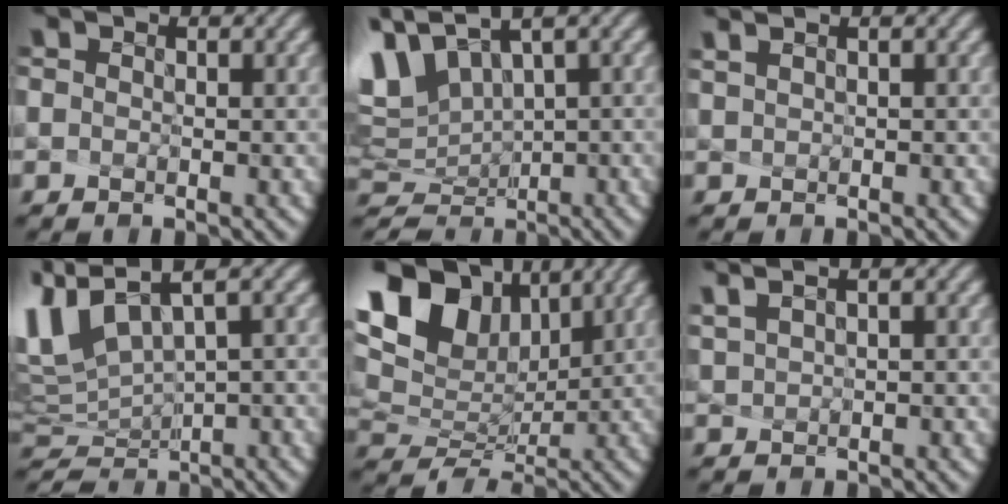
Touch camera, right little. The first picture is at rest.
{"total": 4.3, "force": [1.9, 2.3, 3.2], "torque": [-0.102, -0.013, 0.067]}
{"total": 1.2, "force": [0.1, -0.9, -0.7], "torque": [-0.009, -0.015, 0.024]}
{"total": 4.1, "force": [1.8, 0.9, 3.5], "torque": [-0.107, -0.020, 0.063]}
{"total": 10.4, "force": [4.5, 6.7, 6.6], "torque": [-0.158, 0.016, 0.103]}
{"total": 1.2, "force": [0.7, -0.9, -0.4], "torque": [-0.019, -0.003, 0.038]}